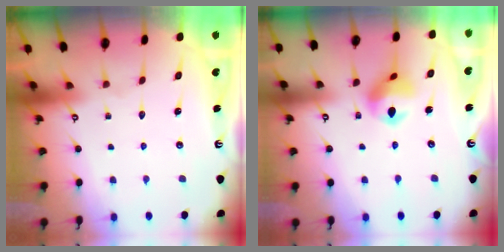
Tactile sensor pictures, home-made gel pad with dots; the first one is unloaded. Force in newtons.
{"total": 11.2, "press": 11.1, "slide": 1.5}